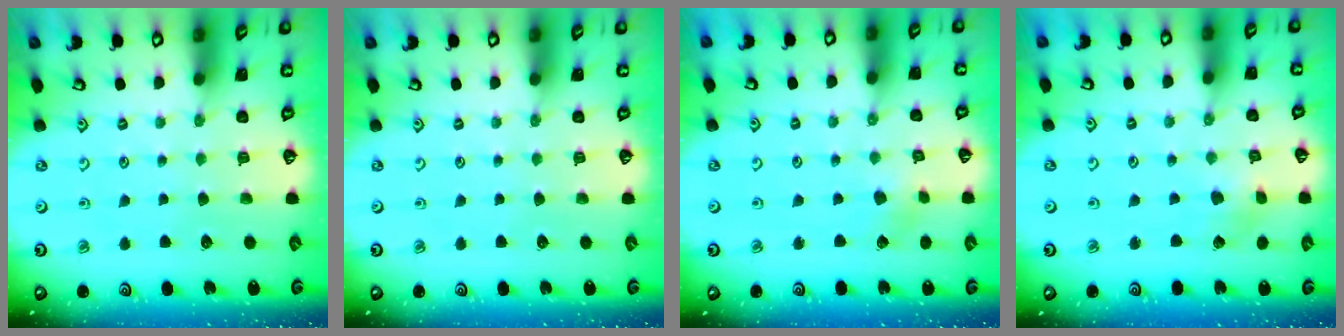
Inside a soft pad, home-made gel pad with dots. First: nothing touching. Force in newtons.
{"total": 0.0}
{"total": 2.4, "press": 2.2, "slide": 0.9}
{"total": 2.9, "press": 2.9, "slide": 0.1}